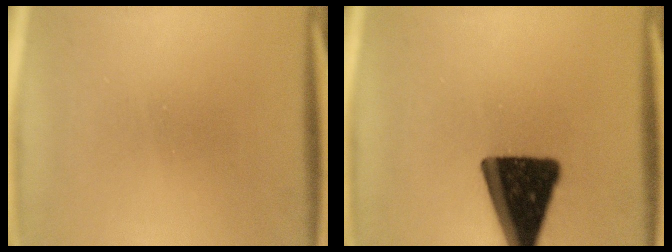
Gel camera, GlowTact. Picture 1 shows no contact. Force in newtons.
{"total": 17.7}